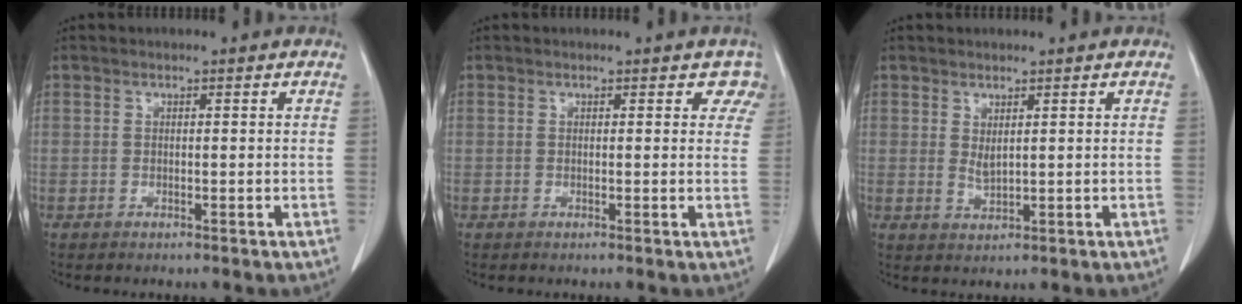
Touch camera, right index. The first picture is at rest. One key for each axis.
{"total": 2.9, "fx": 2.1, "fy": 1.8, "fz": 0.7, "tx": 0.020, "ty": -0.003, "tz": 0.002}
{"total": 1.6, "fx": 0.7, "fy": 0.5, "fz": 1.4, "tx": -0.029, "ty": -0.005, "tz": 0.020}